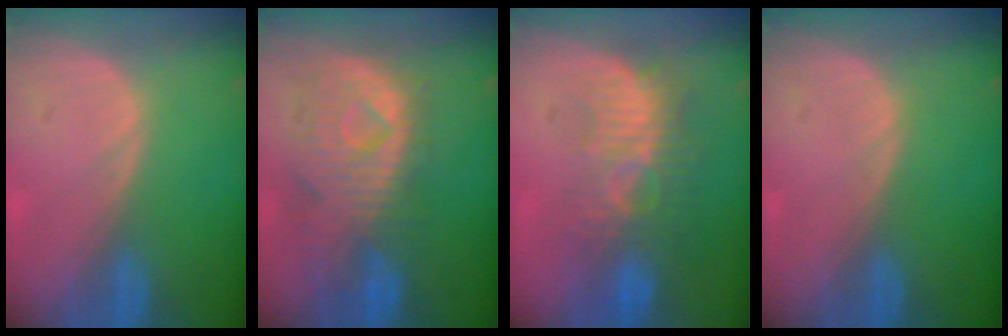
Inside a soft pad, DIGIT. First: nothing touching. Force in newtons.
{"total": 10.6, "press": 9.5, "slide": 4.8}
{"total": 9.1, "press": 8.4, "slide": 3.7}
{"total": 0.0}